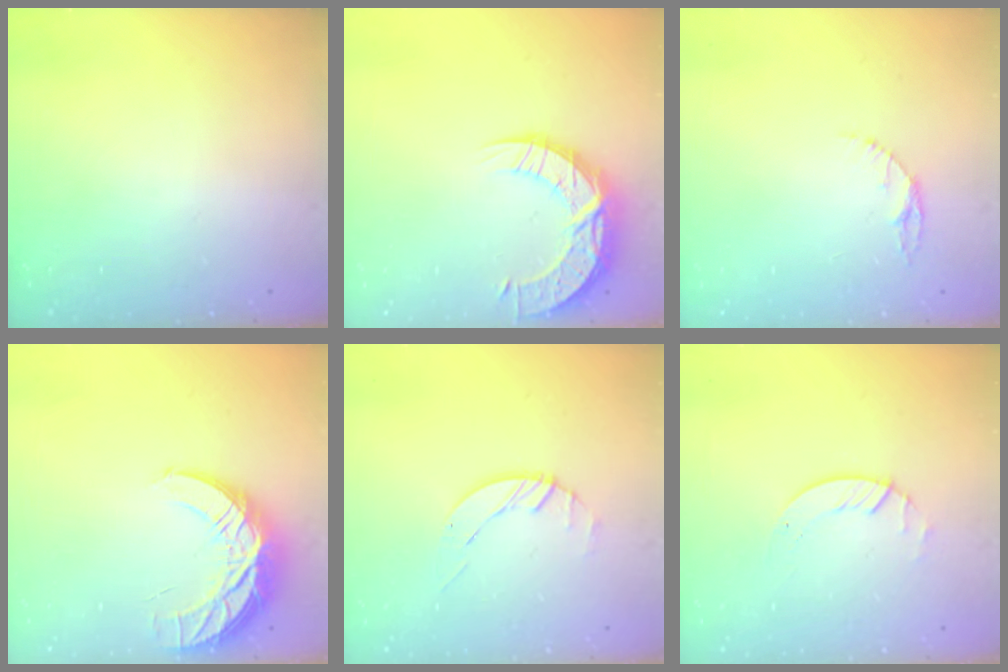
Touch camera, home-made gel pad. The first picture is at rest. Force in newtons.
{"total": 12.8, "press": 12.8, "slide": 0.9}
{"total": 4.7, "press": 4.7, "slide": 0.6}
{"total": 11.6, "press": 11.6, "slide": 0.9}
{"total": 2.6, "press": 2.6, "slide": 0.3}
{"total": 2.7, "press": 2.7, "slide": 0.3}